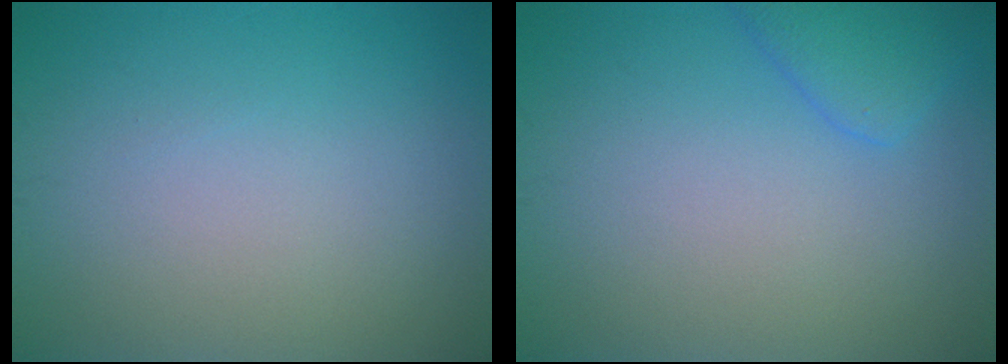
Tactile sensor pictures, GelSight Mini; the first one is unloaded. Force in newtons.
{"total": 2.5, "press": 2.5, "slide": 0.2}